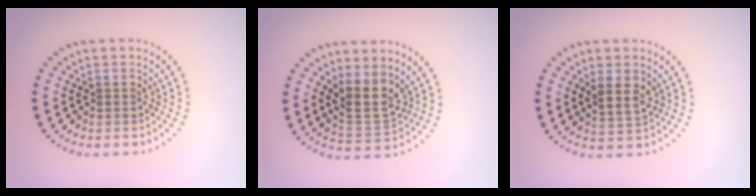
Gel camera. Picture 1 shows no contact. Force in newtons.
{"total": 3.7, "press": 3.3, "slide": 1.7}
{"total": 2.5, "press": 2.3, "slide": 0.9}